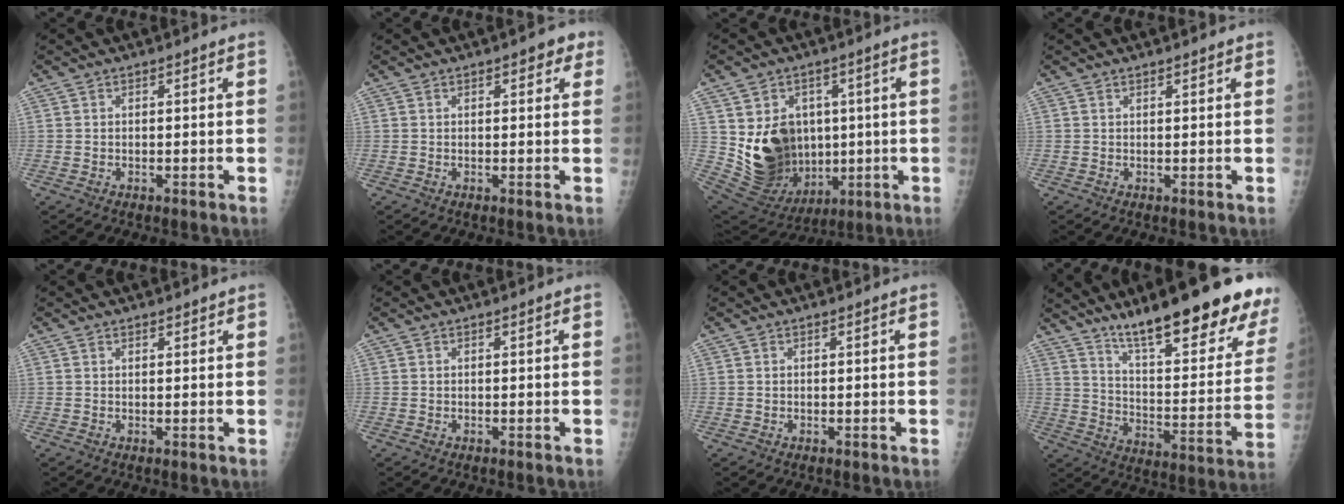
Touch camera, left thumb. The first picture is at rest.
{"total": 3.1, "force": [1.5, 1.7, 2.2], "torque": [-0.005, 0.001, 0.011]}
{"total": 17.2, "force": [1.1, 13.9, 10.2], "torque": [-0.140, -0.012, 0.055]}
{"total": 0.8, "force": [0.7, 0.3, 0.4], "torque": [-0.005, -0.002, 0.008]}
{"total": 0.9, "force": [0.8, 0.4, 0.2], "torque": [0.000, -0.005, 0.011]}
{"total": 0.0}
{"total": 0.0}
{"total": 27.0, "force": [18.6, 5.9, 18.6], "torque": [-0.229, -0.089, 0.274]}